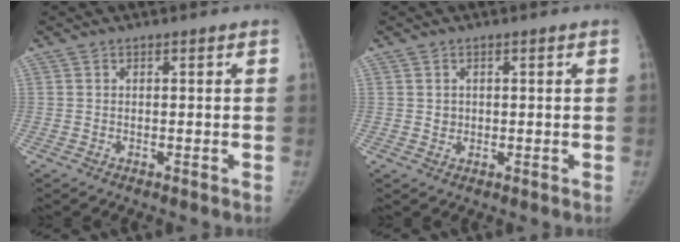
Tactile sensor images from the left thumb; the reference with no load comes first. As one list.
[{"total": 1.4, "force": [0.3, 1.3, 0.4], "torque": [-0.001, -0.001, 0.008]}]